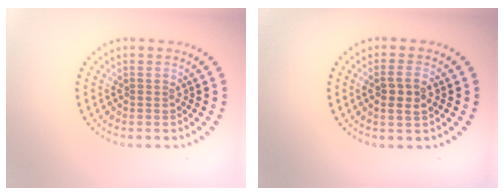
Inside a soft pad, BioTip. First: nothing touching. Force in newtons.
{"total": 2.3, "press": 2.3, "slide": 0.6}